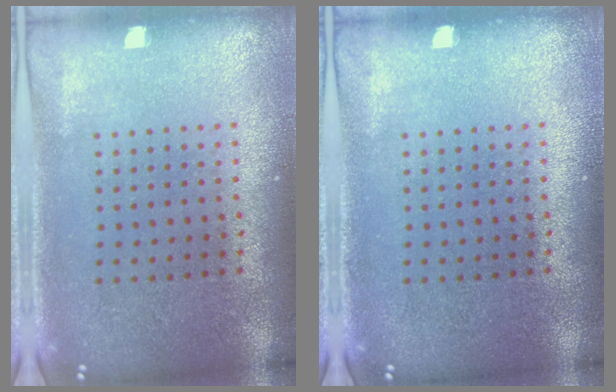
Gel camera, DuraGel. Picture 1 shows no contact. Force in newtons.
{"total": 0.0}